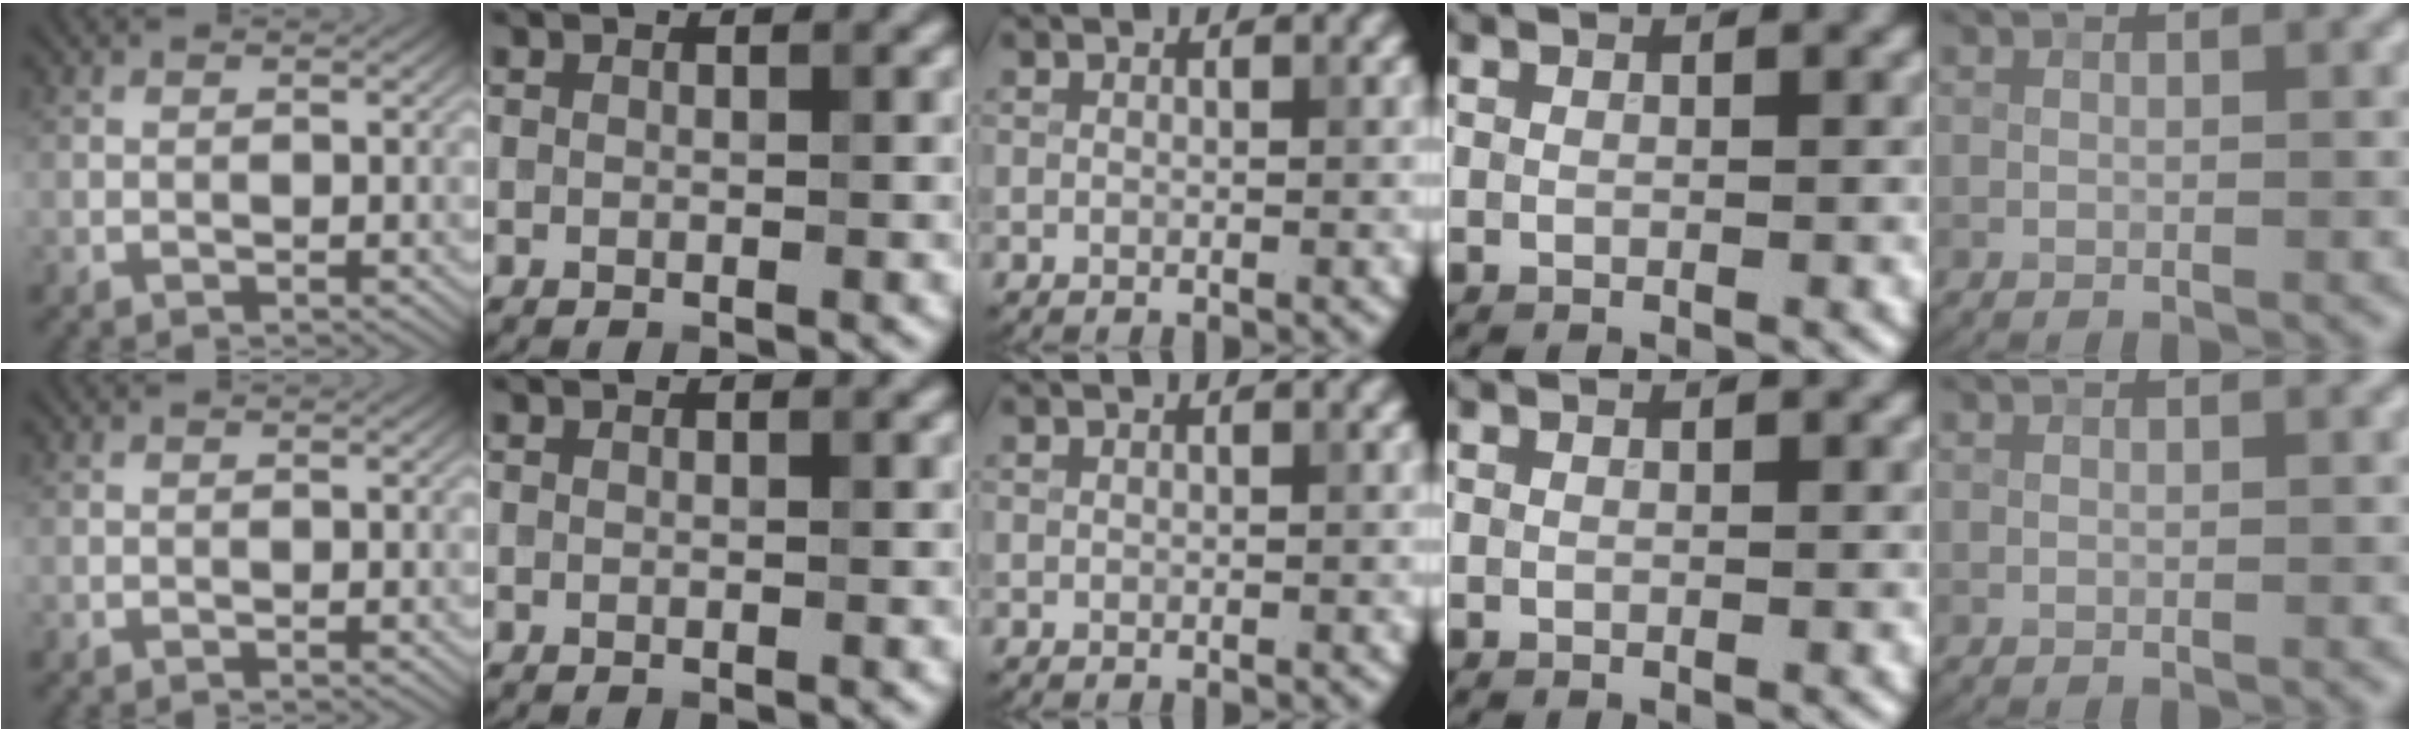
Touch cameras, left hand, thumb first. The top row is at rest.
{}